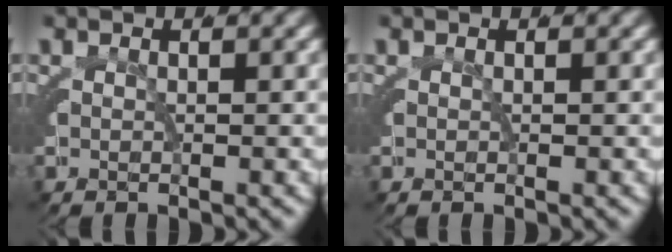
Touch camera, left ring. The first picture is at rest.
{"total": 0.0}